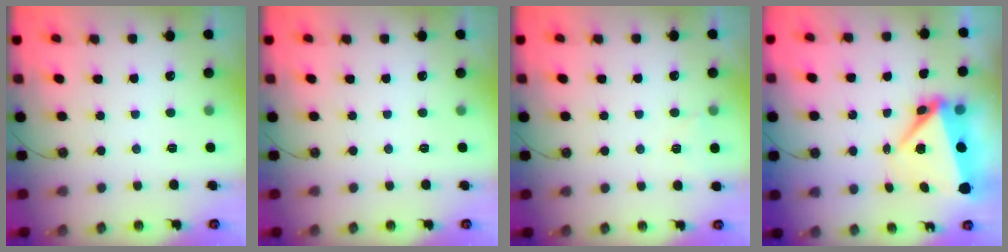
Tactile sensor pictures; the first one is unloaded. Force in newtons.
{"total": 0.0}
{"total": 3.6, "press": 3.4, "slide": 1.1}
{"total": 7.5, "press": 7.4, "slide": 1.2}